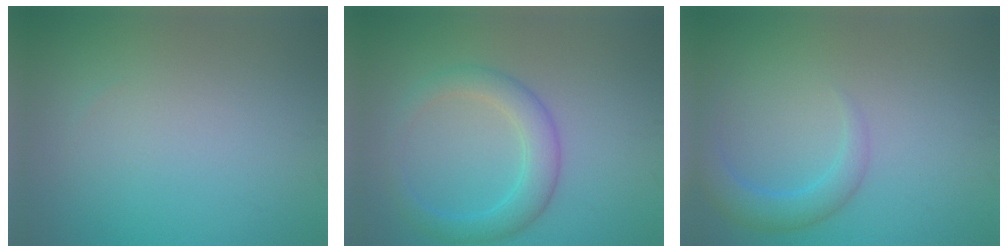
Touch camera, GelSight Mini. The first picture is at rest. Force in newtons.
{"total": 2.6, "press": 2.6, "slide": 0.2}
{"total": 2.7, "press": 2.7, "slide": 0.2}